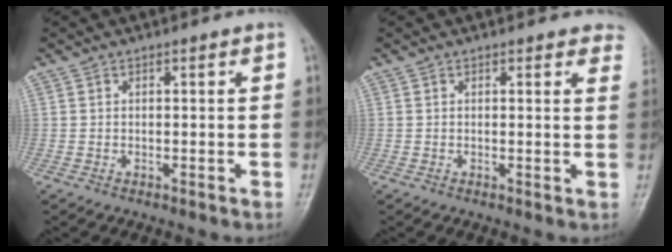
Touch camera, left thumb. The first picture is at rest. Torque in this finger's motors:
{"motor_torque": [0.03, -0.01, 0.01, -0.17, 0.05]}